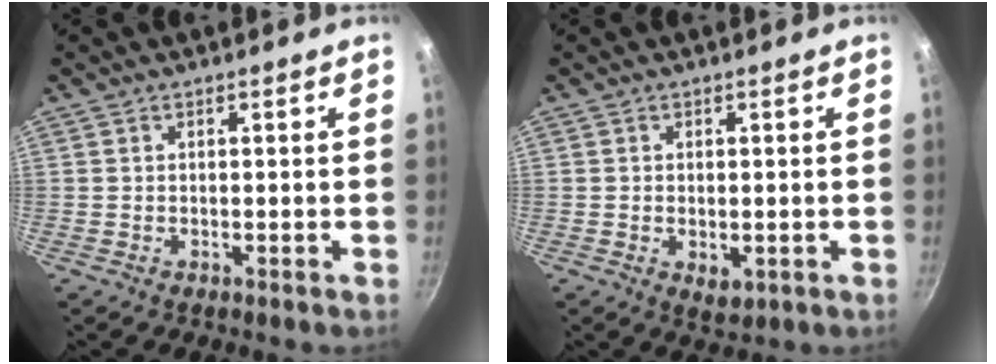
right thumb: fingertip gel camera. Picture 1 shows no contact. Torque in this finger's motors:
{"motor_torque": [-0.30, 0.34, -0.37, 0.22, -0.01]}